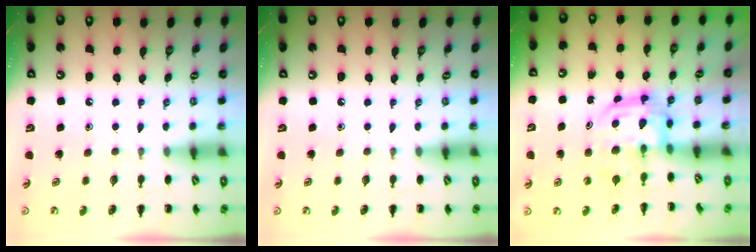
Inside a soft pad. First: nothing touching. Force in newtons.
{"total": 0.0}
{"total": 4.0, "press": 3.9, "slide": 1.0}